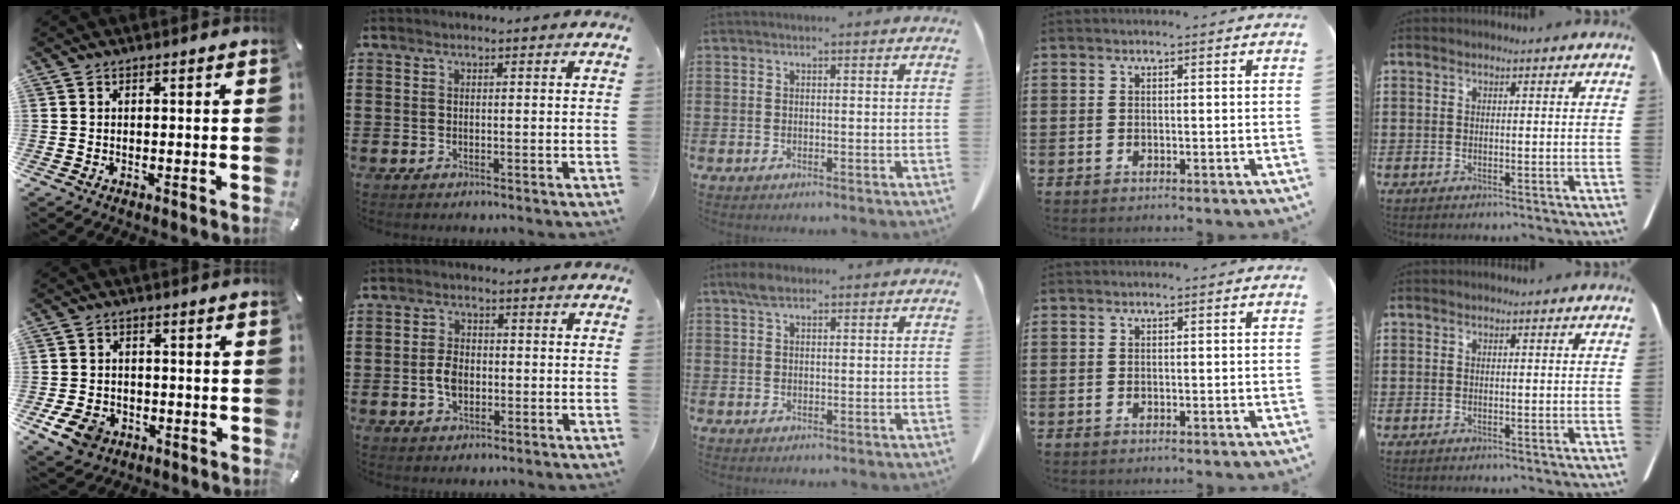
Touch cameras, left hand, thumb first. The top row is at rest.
{"thumb": {"total": 6.9, "force": [-3.0, 5.3, 3.2], "torque": [-0.067, 0.014, -0.056]}, "index": {"total": 3.7, "force": [-0.5, 2.4, 2.8], "torque": [-0.061, 0.002, -0.012]}, "middle": {"total": 2.5, "force": [1.7, 1.0, 1.5], "torque": [-0.035, 0.004, 0.031]}}